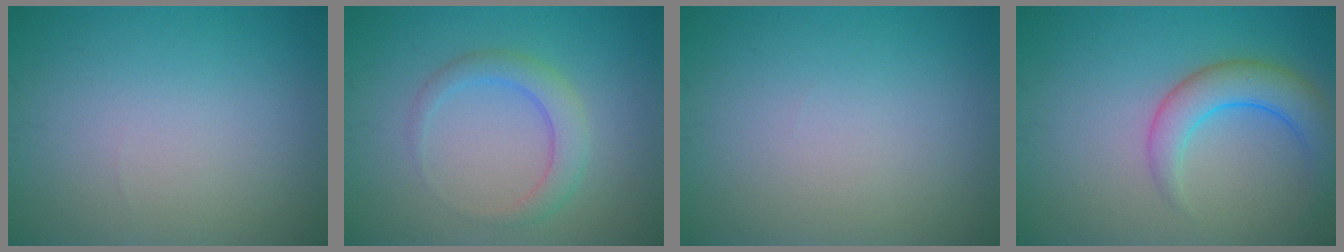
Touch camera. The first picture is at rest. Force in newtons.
{"total": 2.8, "press": 2.8, "slide": 0.1}
{"total": 0.0}
{"total": 4.6, "press": 4.6, "slide": 0.3}